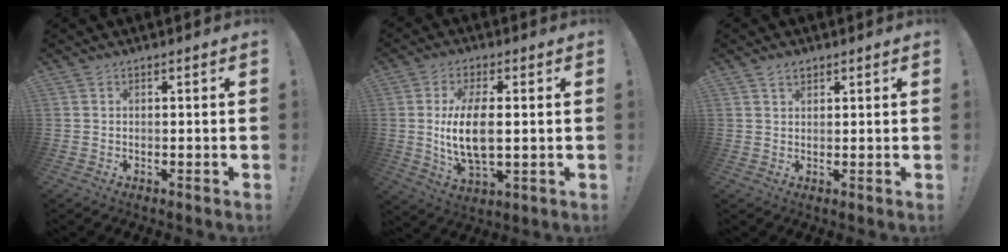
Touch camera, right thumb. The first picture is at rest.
{"total": 12.0, "force": [0.4, 5.4, 10.7], "torque": [-0.207, -0.012, 0.003]}
{"total": 2.0, "force": [1.5, 1.2, 0.7], "torque": [-0.005, -0.007, 0.026]}